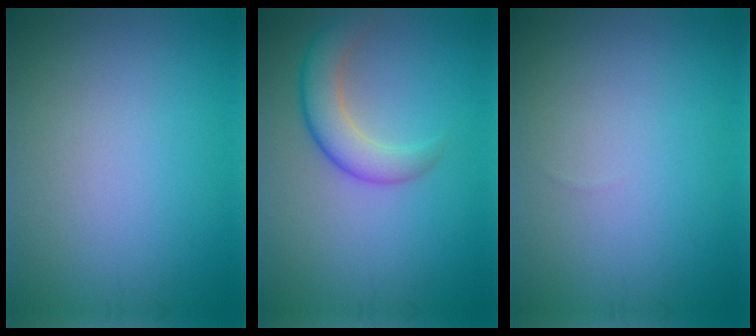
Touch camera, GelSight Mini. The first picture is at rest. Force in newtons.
{"total": 4.0, "press": 4.0, "slide": 0.2}
{"total": 0.0}